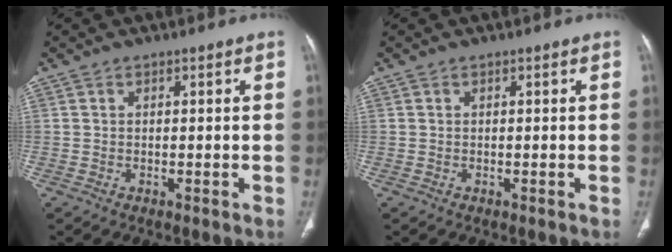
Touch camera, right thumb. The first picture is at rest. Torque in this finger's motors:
{"motor_torque": [0.00, 0.00, 0.06, -0.09, 0.01]}